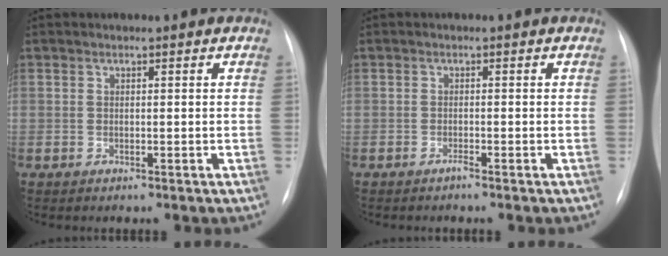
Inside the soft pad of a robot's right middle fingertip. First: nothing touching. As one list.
[{"total": 0.6, "force": [-0.6, -0.1, 0.3], "torque": [-0.004, 0.000, -0.012]}]